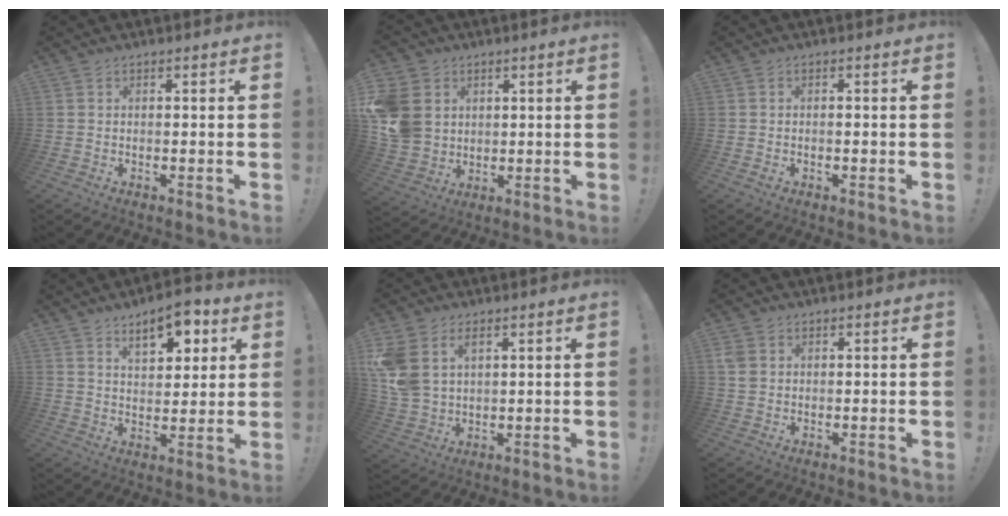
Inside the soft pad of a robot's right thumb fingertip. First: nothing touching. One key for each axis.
{"total": 11.6, "fx": 2.5, "fy": 10.0, "fz": 5.3, "tx": -0.119, "ty": -0.008, "tz": 0.055}
{"total": 0.7, "fx": -0.5, "fy": 0.3, "fz": 0.4, "tx": -0.007, "ty": 0.002, "tz": -0.009}
{"total": 10.4, "fx": 5.9, "fy": 5.0, "fz": 7.0, "tx": -0.093, "ty": -0.024, "tz": 0.102}
{"total": 8.8, "fx": 4.1, "fy": 6.3, "fz": 4.5, "tx": -0.106, "ty": -0.017, "tz": 0.081}
{"total": 3.6, "fx": 1.1, "fy": 2.9, "fz": 1.8, "tx": -0.040, "ty": 0.001, "tz": 0.023}